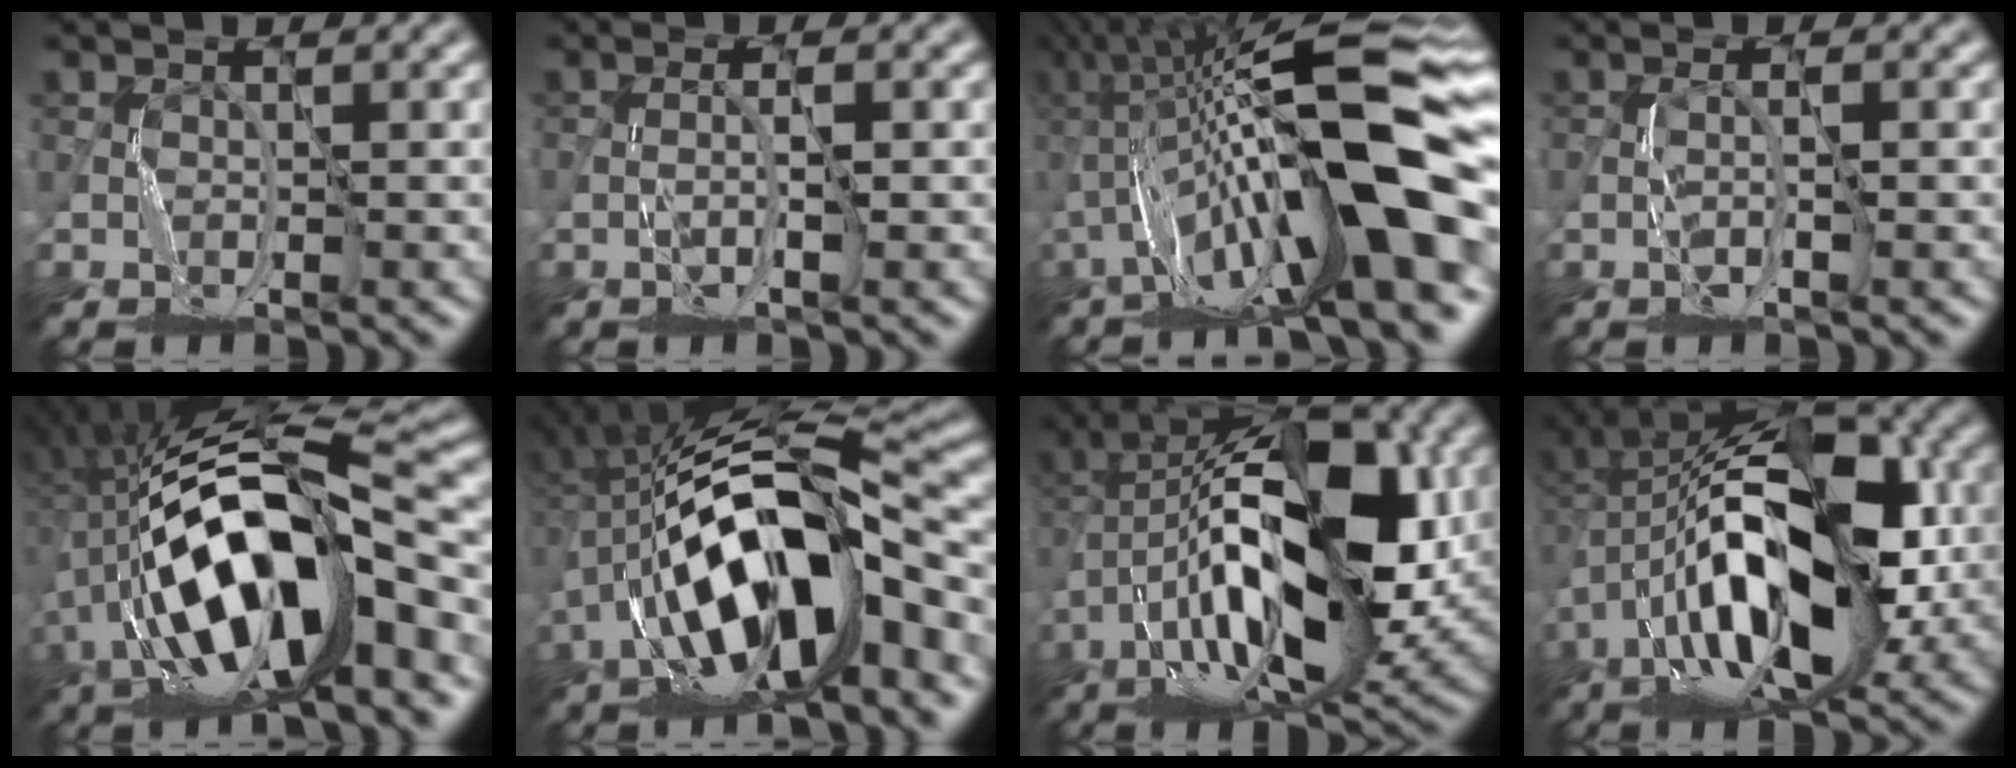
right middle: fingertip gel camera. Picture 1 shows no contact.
{"total": 1.8, "force": [-0.5, 0.1, 1.8], "torque": [-0.034, 0.003, -0.012]}
{"total": 17.0, "force": [-2.1, 3.9, 16.4], "torque": [-0.280, 0.028, -0.041]}
{"total": 1.5, "force": [-0.3, 0.0, 1.4], "torque": [-0.028, 0.004, -0.009]}
{"total": 14.8, "force": [-2.9, 5.7, 13.4], "torque": [-0.236, 0.024, -0.056]}
{"total": 13.5, "force": [-3.0, 5.4, 11.9], "torque": [-0.194, 0.019, -0.059]}
{"total": 16.9, "force": [-0.6, 7.3, 15.2], "torque": [-0.247, 0.027, -0.023]}
{"total": 14.9, "force": [-1.8, 6.9, 13.1], "torque": [-0.212, 0.035, -0.046]}